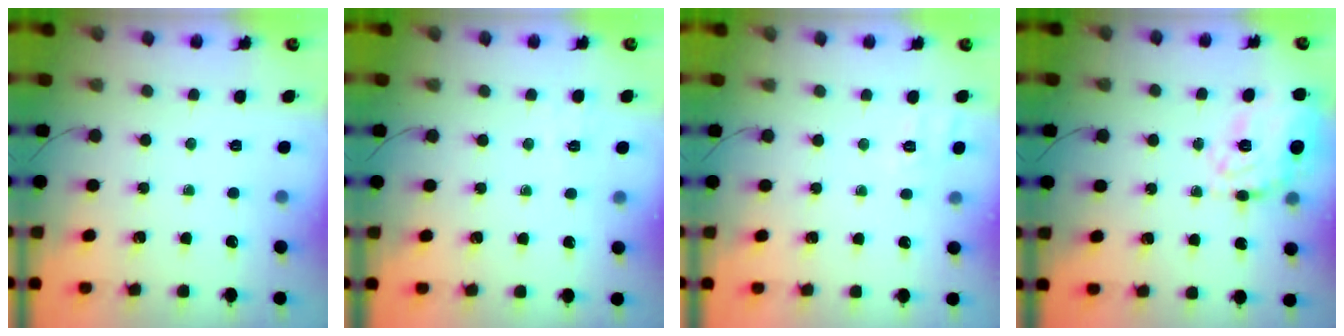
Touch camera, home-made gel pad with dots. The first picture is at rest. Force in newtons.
{"total": 2.2, "press": 1.7, "slide": 1.5}
{"total": 2.7, "press": 1.9, "slide": 2.0}
{"total": 14.8, "press": 14.7, "slide": 1.9}